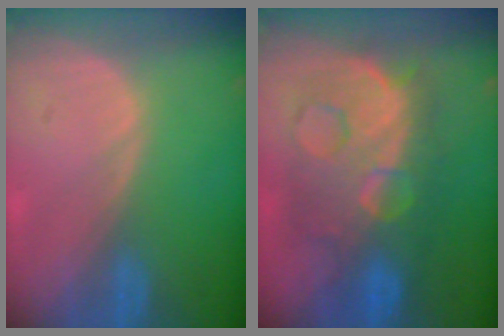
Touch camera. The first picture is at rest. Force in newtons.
{"total": 12.1, "press": 12.0, "slide": 1.4}